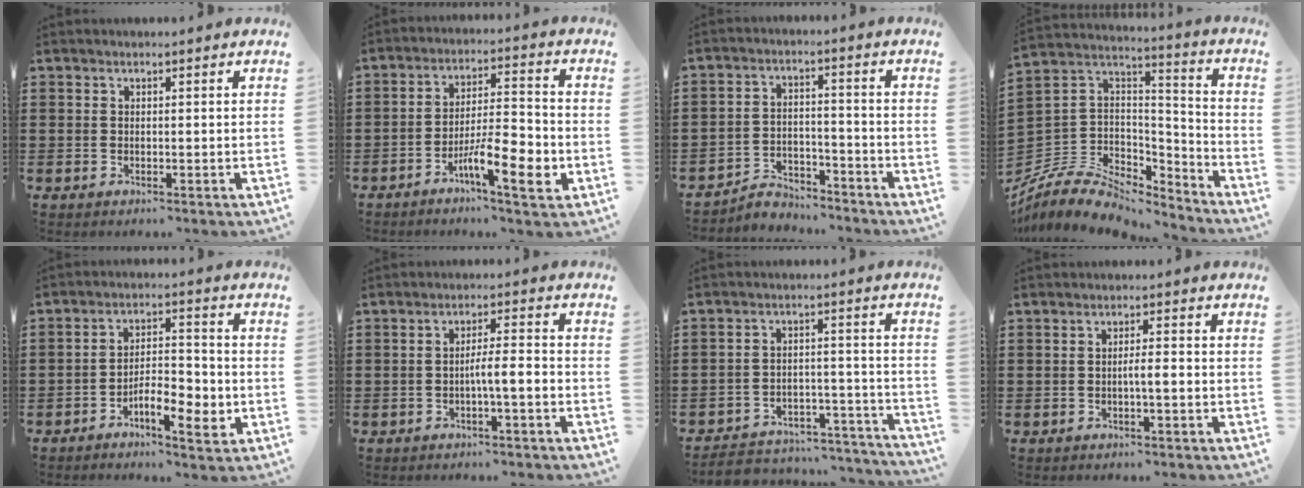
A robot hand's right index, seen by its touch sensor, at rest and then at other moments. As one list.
[{"total": 9.6, "force": [-4.4, 2.6, 8.1], "torque": [-0.142, 0.004, -0.077]}, {"total": 4.3, "force": [-4.1, 1.1, 0.5], "torque": [-0.013, 0.010, -0.086]}, {"total": 8.0, "force": [-6.1, 4.5, 2.7], "torque": [-0.068, 0.004, -0.116]}, {"total": 7.4, "force": [-3.5, 2.7, 5.9], "torque": [-0.096, 0.009, -0.058]}, {"total": 3.8, "force": [-1.4, 0.3, 3.5], "torque": [-0.063, -0.001, -0.028]}, {"total": 4.5, "force": [-4.2, 1.2, 1.0], "torque": [-0.020, 0.007, -0.087]}, {"total": 2.2, "force": [-0.8, 0.2, 2.0], "torque": [-0.036, 0.000, -0.014]}]